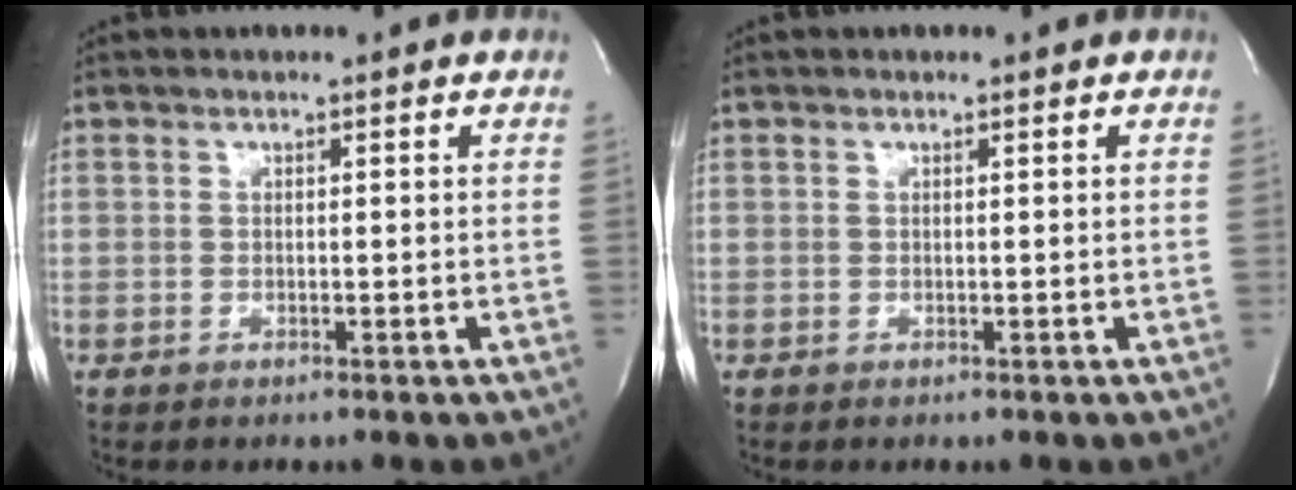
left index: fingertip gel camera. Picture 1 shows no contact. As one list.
[{"total": 0.0}]